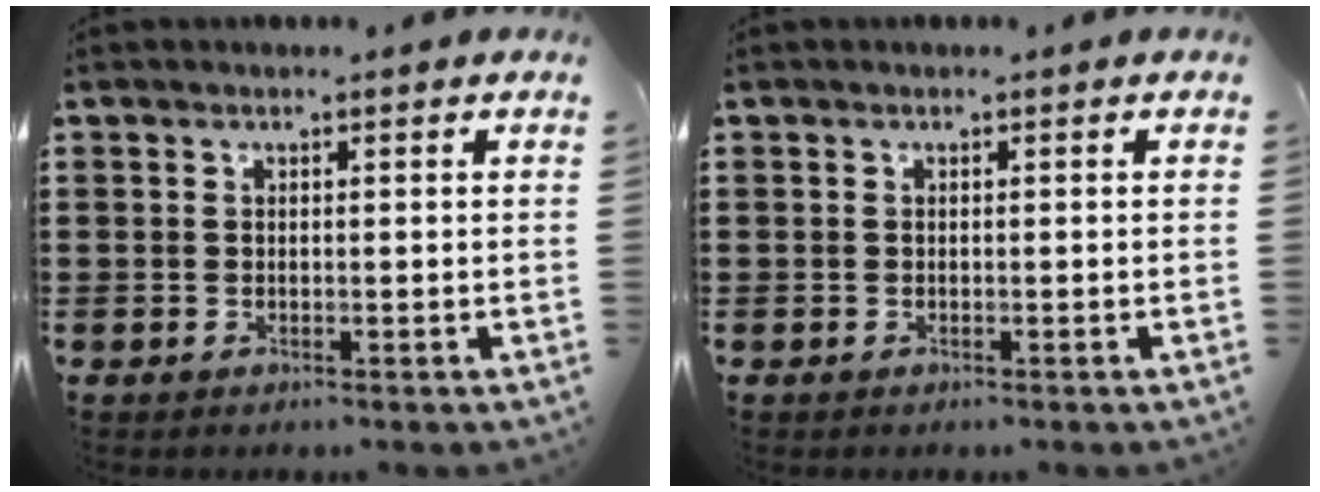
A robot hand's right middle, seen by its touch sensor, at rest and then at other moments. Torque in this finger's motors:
{"motor_torque": [-0.21, -0.12, 0.00, 0.00]}